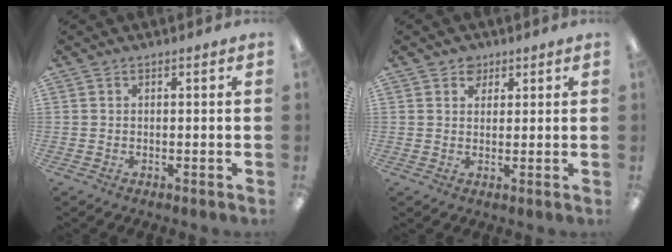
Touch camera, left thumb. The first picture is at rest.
{"total": 3.4, "force": [2.2, 2.5, 0.7], "torque": [-0.005, -0.004, 0.038]}